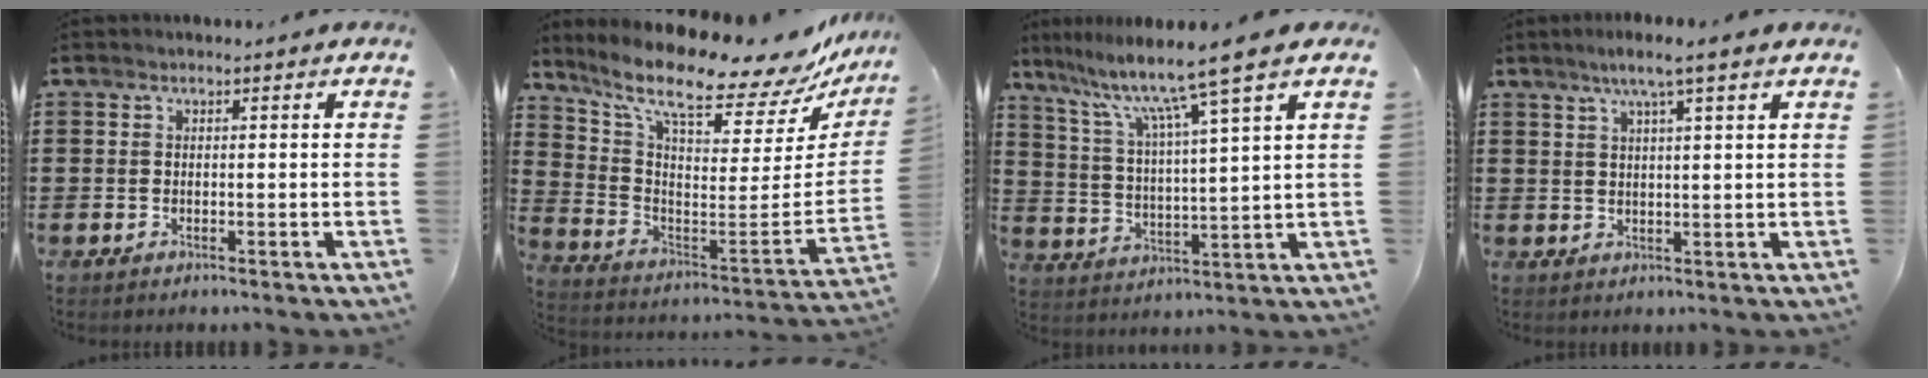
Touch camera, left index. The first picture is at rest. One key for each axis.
{"total": 11.3, "fx": 9.0, "fy": 2.1, "fz": 6.6, "tx": -0.152, "ty": -0.075, "tz": 0.147}
{"total": 10.0, "fx": 7.6, "fy": -0.8, "fz": 6.6, "tx": -0.155, "ty": -0.040, "tz": 0.117}
{"total": 4.3, "fx": 3.0, "fy": -0.5, "fz": 3.0, "tx": -0.065, "ty": 0.001, "tz": 0.050}